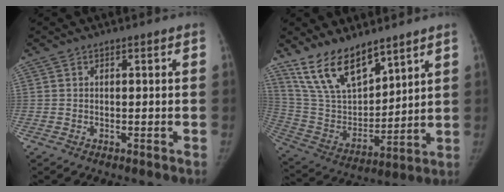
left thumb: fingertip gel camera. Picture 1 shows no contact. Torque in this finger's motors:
{"motor_torque": [0.89, 0.62, 1.24, -1.53, 0.12]}